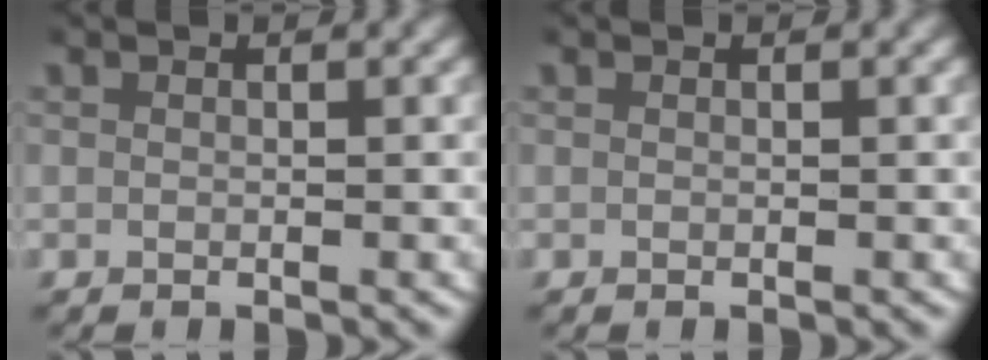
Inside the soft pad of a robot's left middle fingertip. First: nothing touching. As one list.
[{"total": 0.0}]